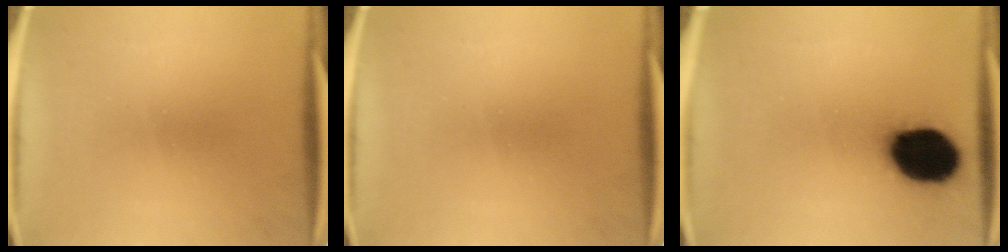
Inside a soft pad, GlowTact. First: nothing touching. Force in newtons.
{"total": 0.0}
{"total": 18.2}